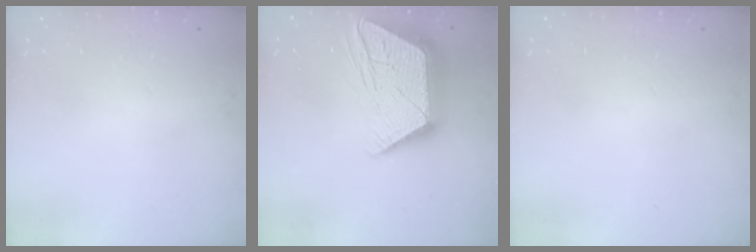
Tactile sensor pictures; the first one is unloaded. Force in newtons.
{"total": 19.9, "press": 19.9, "slide": 1.3}
{"total": 0.0}